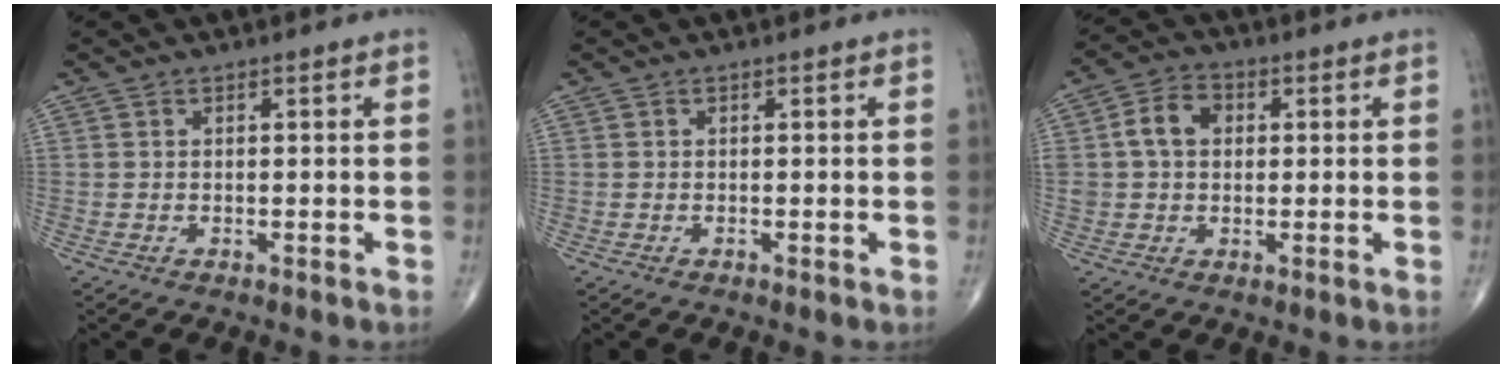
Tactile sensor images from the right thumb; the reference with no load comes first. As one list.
[{"total": 0.0}, {"total": 7.5, "force": [1.1, 5.7, 4.7], "torque": [-0.077, 0.016, 0.016]}]